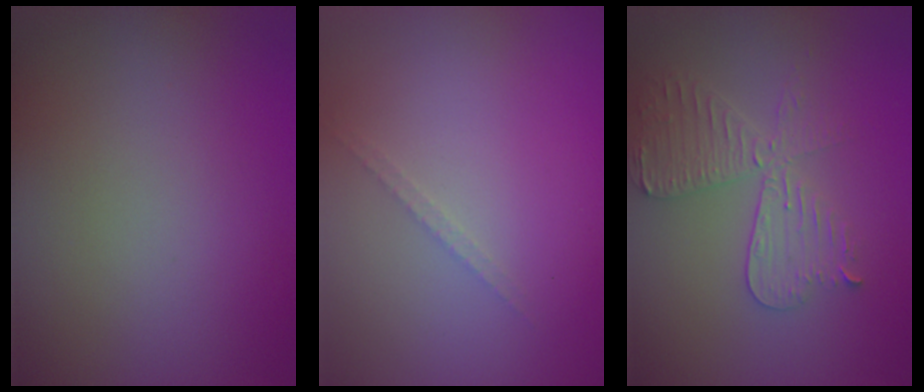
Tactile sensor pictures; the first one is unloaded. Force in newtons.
{"total": 0.8, "press": 0.8, "slide": 0.0}
{"total": 4.4, "press": 3.8, "slide": 2.1}